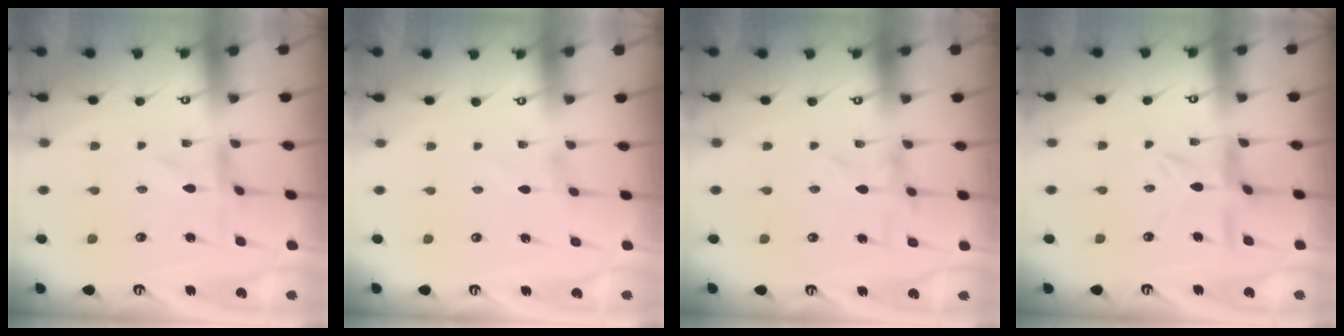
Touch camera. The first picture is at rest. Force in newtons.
{"total": 1.4, "press": 1.4, "slide": 0.1}
{"total": 0.5, "press": 0.5, "slide": 0.0}
{"total": 9.1, "press": 9.1, "slide": 0.9}